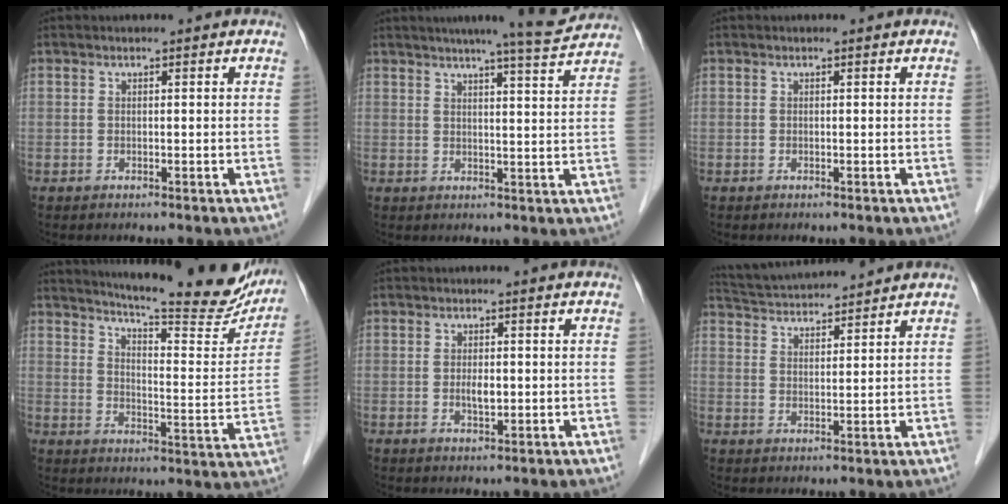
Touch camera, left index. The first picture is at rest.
{"total": 8.8, "force": [8.1, -0.7, 3.5], "torque": [-0.055, -0.004, 0.097]}
{"total": 0.0}
{"total": 23.2, "force": [20.7, 2.8, 10.1], "torque": [-0.143, -0.061, 0.257]}
{"total": 2.1, "force": [-0.1, 0.8, 1.9], "torque": [-0.038, -0.001, 0.000]}
{"total": 10.9, "force": [10.4, 0.5, 3.0], "torque": [-0.067, 0.030, 0.171]}